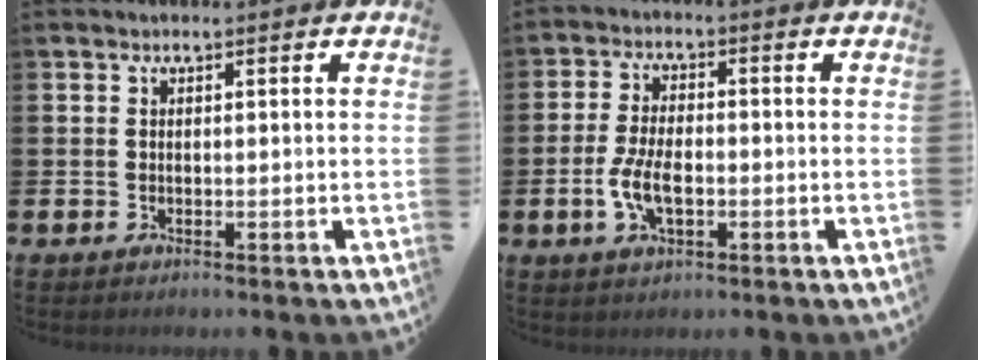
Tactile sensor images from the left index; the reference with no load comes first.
{"total": 5.4, "force": [-1.2, 2.6, 4.6], "torque": [-0.092, 0.000, -0.023]}